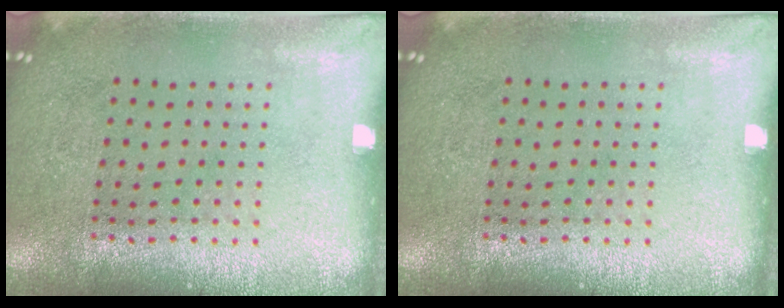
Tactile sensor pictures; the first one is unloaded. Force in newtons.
{"total": 0.0}